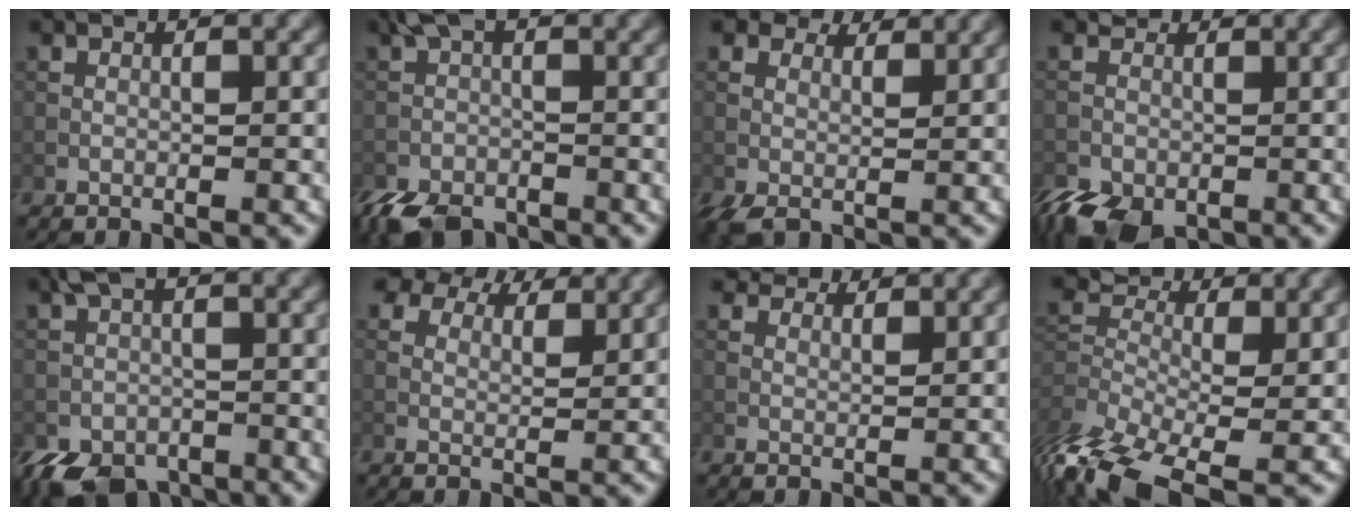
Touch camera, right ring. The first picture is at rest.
{"total": 5.8, "force": [-3.4, 3.2, 3.5], "torque": [-0.070, -0.007, -0.074]}
{"total": 6.1, "force": [3.4, 3.7, 3.4], "torque": [-0.077, -0.001, 0.057]}
{"total": 6.4, "force": [-3.4, 4.4, 3.3], "torque": [-0.058, -0.019, -0.058]}
{"total": 6.1, "force": [-2.7, 4.2, 3.6], "torque": [-0.067, -0.011, -0.050]}
{"total": 8.8, "force": [7.2, 3.6, 3.5], "torque": [-0.078, 0.002, 0.114]}
{"total": 6.4, "force": [5.4, 2.5, 2.4], "torque": [-0.071, -0.003, 0.089]}
{"total": 8.1, "force": [-3.5, 4.4, 5.8], "torque": [-0.124, 0.000, -0.077]}